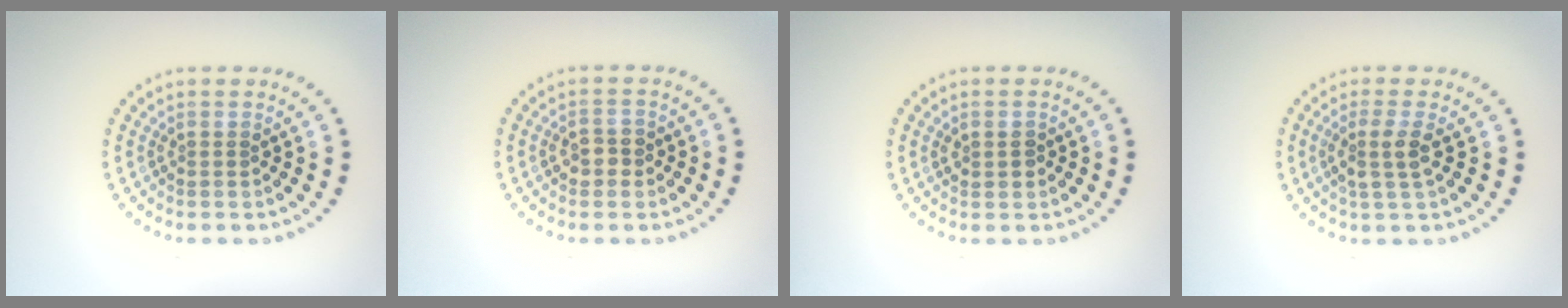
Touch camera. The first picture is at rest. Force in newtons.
{"total": 1.6, "press": 1.6, "slide": 0.2}
{"total": 1.3, "press": 1.3, "slide": 0.4}
{"total": 2.2, "press": 1.9, "slide": 1.1}